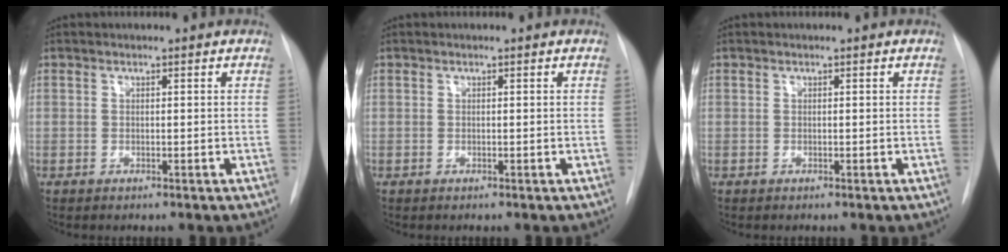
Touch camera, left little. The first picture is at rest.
{"total": 0.0}
{"total": 0.0}